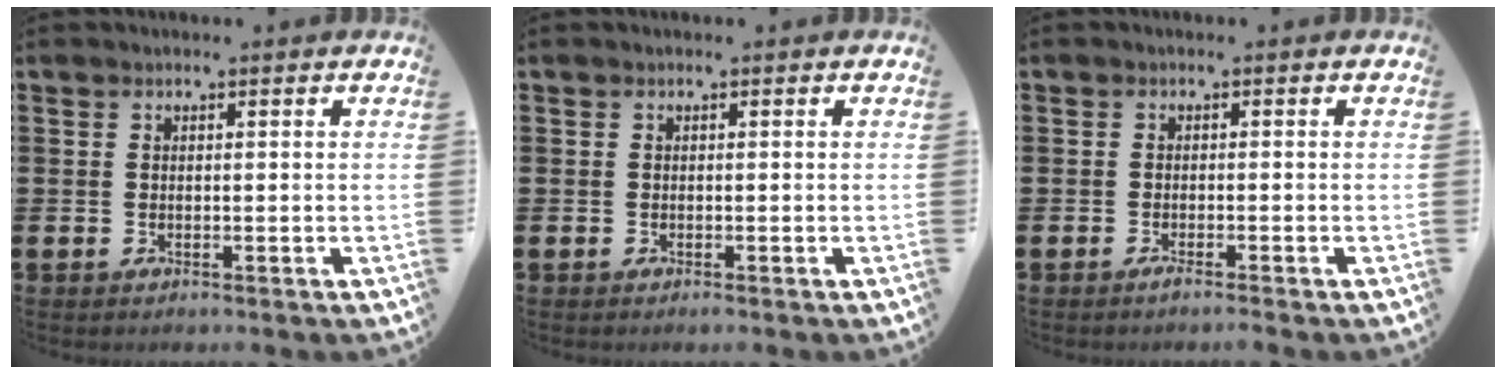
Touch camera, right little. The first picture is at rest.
{"total": 0.0}
{"total": 0.8, "force": [-0.6, 0.0, 0.5], "torque": [-0.007, -0.003, -0.012]}